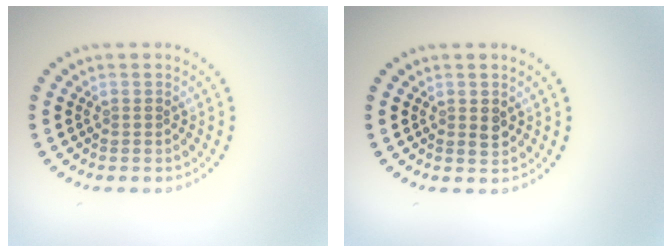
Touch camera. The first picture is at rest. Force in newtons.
{"total": 1.1, "press": 1.1, "slide": 0.1}